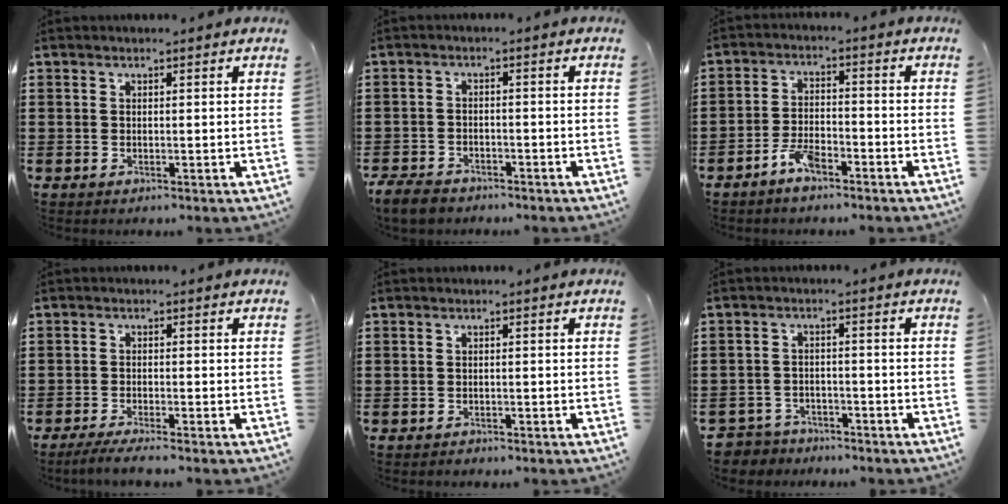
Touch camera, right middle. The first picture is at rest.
{"total": 3.8, "force": [-3.5, 1.2, 0.9], "torque": [-0.029, -0.001, -0.076]}
{"total": 4.3, "force": [-3.4, 1.3, 2.3], "torque": [-0.053, 0.007, -0.068]}
{"total": 2.6, "force": [-2.4, 0.0, 1.0], "torque": [-0.022, -0.004, -0.049]}
{"total": 1.3, "force": [-1.1, 0.6, -0.2], "torque": [0.004, 0.004, -0.025]}
{"total": 3.7, "force": [-3.5, 1.0, -0.4], "torque": [-0.009, -0.004, -0.081]}